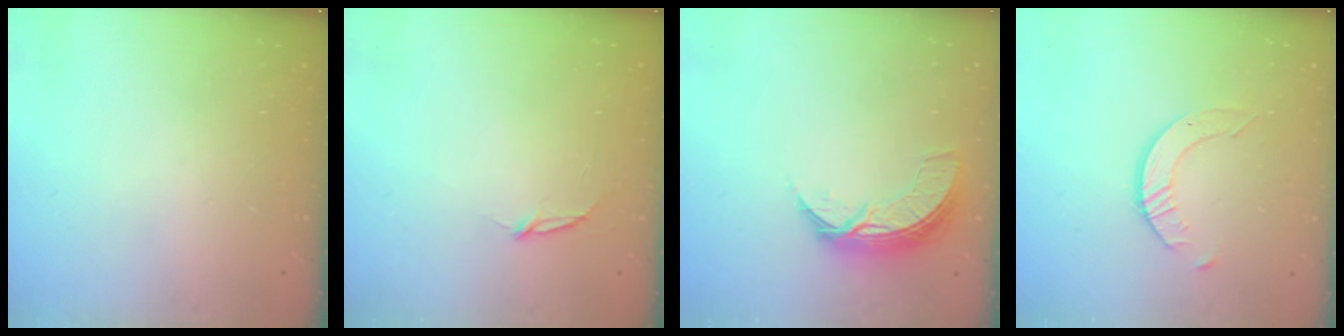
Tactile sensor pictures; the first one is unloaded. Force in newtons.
{"total": 2.8, "press": 2.8, "slide": 0.3}
{"total": 8.2, "press": 8.1, "slide": 0.6}
{"total": 3.5, "press": 3.5, "slide": 0.3}